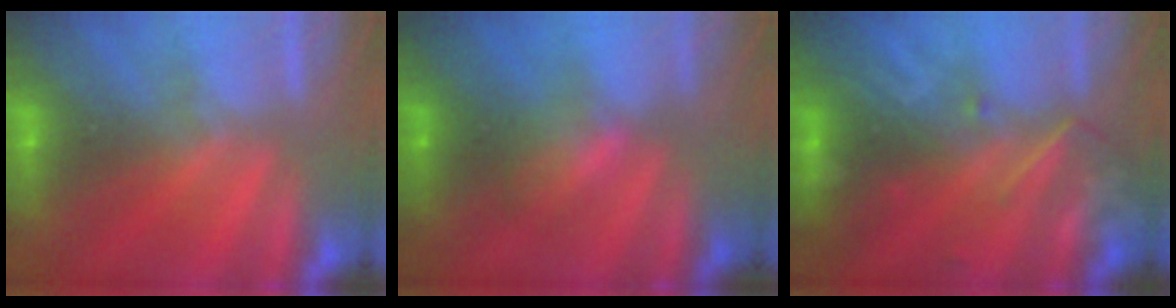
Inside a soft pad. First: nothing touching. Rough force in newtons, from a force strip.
{"total": 2.2}
{"total": 2.7}